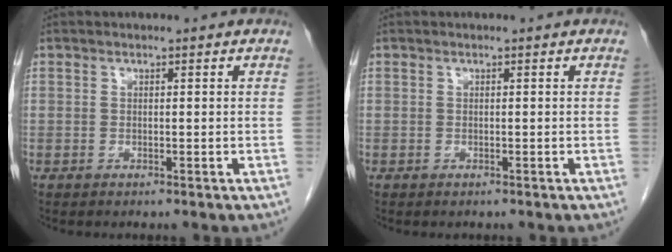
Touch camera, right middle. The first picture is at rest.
{"total": 0.0}